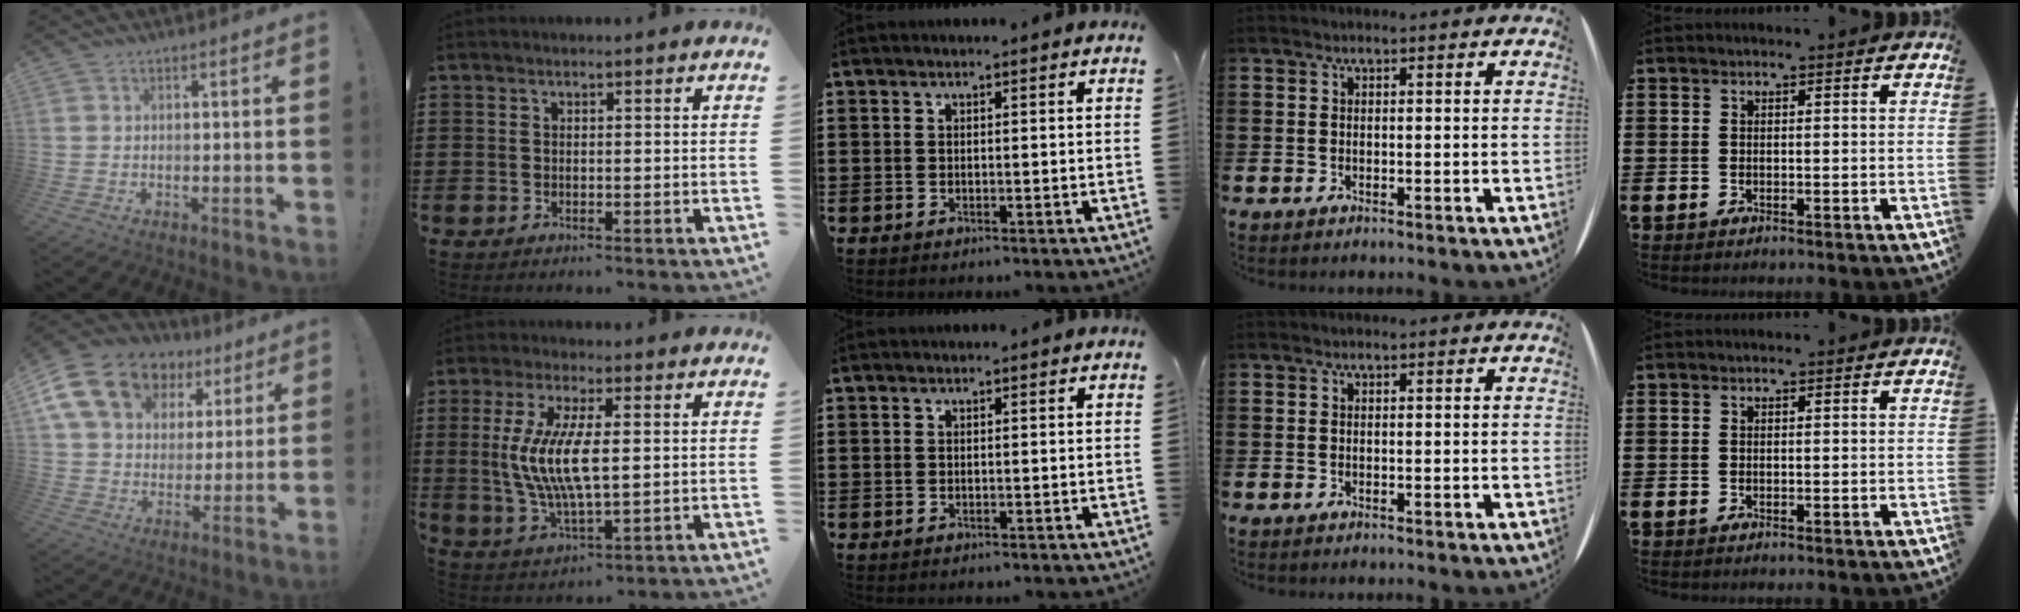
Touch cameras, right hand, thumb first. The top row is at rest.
{"thumb": {"total": 18.9, "force": [9.1, 13.2, 10.0], "torque": [-0.162, -0.035, 0.174]}, "index": {"total": 9.6, "force": [0.7, 3.2, 9.0], "torque": [-0.196, -0.003, 0.006]}}